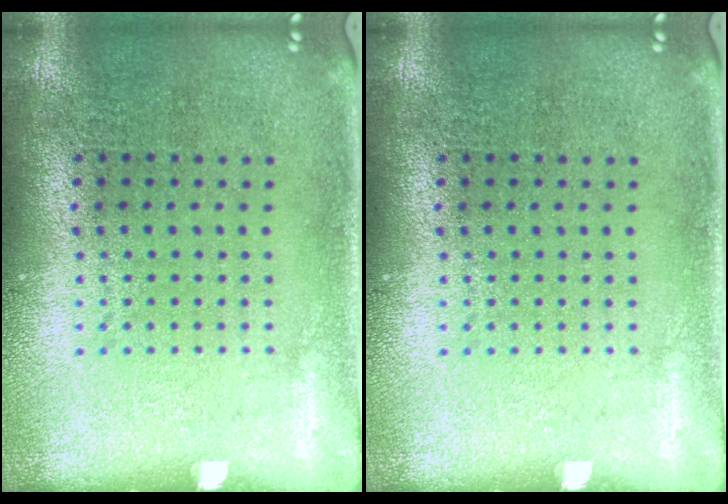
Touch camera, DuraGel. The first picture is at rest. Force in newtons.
{"total": 0.0}